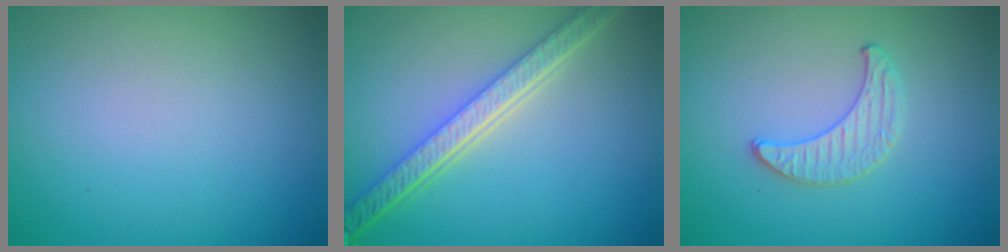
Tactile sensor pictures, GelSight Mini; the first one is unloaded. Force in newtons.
{"total": 5.2, "press": 4.1, "slide": 3.3}
{"total": 1.3, "press": 1.3, "slide": 0.2}